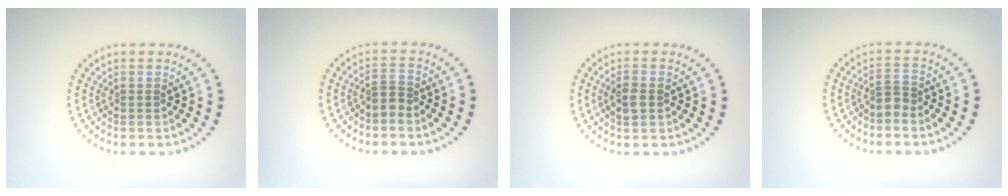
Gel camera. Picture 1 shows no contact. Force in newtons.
{"total": 1.3, "press": 0.9, "slide": 1.0}
{"total": 1.9, "press": 1.9, "slide": 0.3}
{"total": 1.4, "press": 0.9, "slide": 1.0}